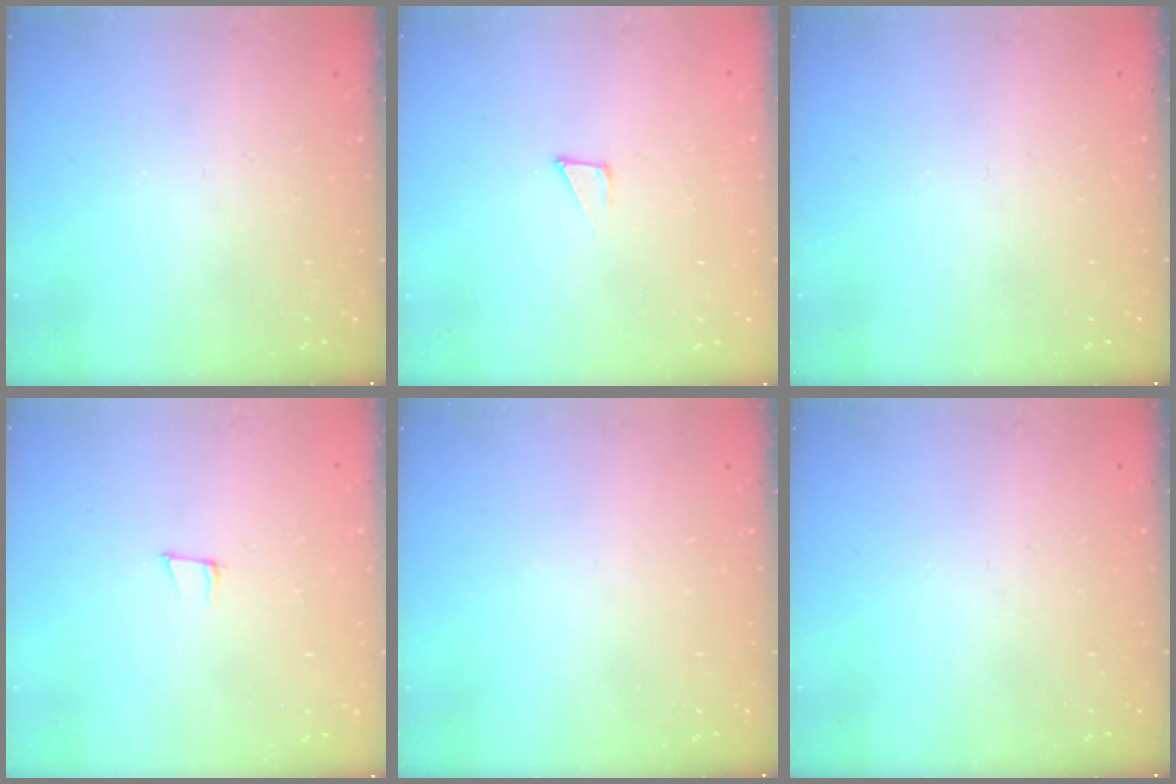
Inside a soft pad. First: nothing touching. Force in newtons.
{"total": 4.2, "press": 4.2, "slide": 0.4}
{"total": 0.0}
{"total": 5.8, "press": 4.7, "slide": 3.4}
{"total": 0.0}
{"total": 0.0}